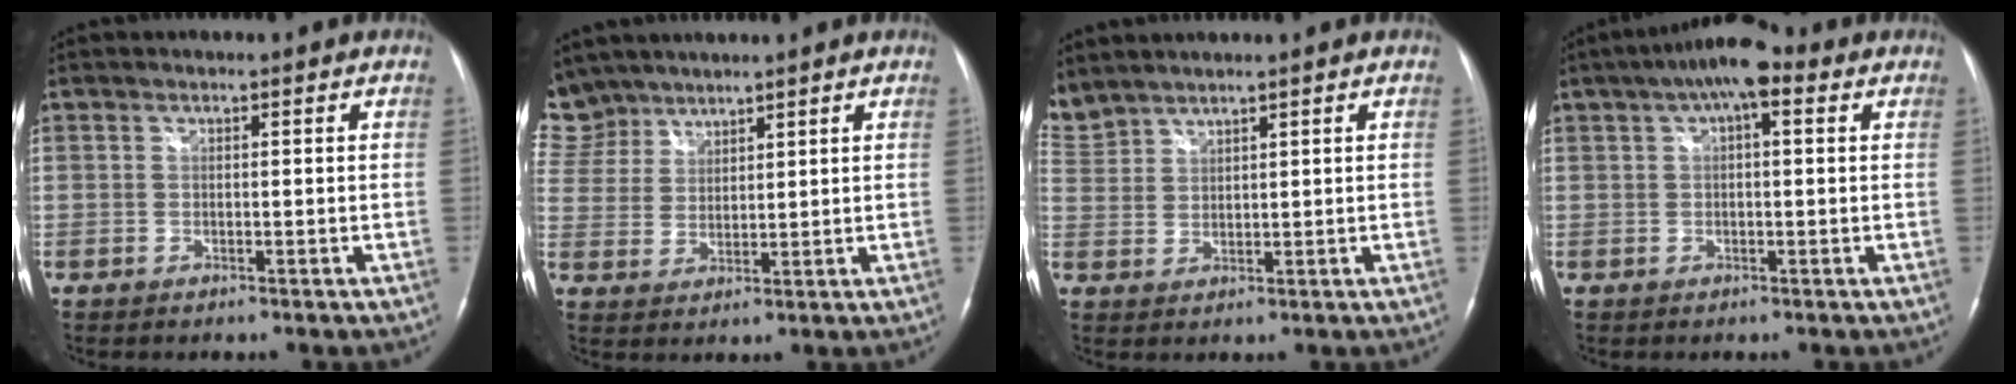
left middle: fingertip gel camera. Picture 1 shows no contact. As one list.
[{"total": 9.7, "force": [8.2, 5.1, 0.8], "torque": [-0.043, 0.017, 0.177]}, {"total": 6.2, "force": [5.8, 1.2, 1.5], "torque": [-0.060, 0.016, 0.133]}, {"total": 8.3, "force": [3.9, 2.6, 6.8], "torque": [-0.123, 0.035, 0.058]}]